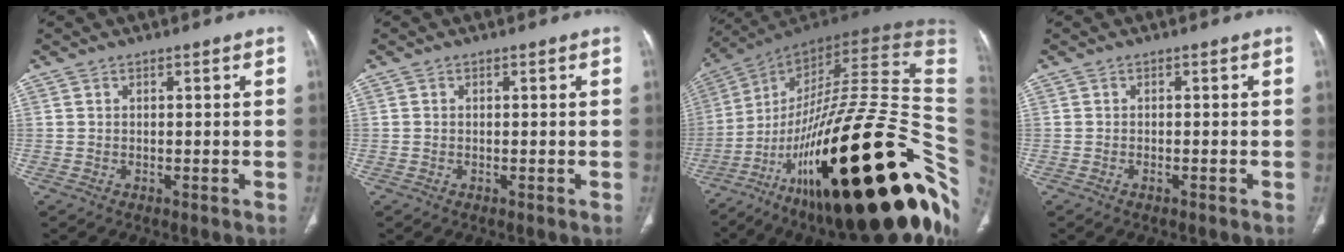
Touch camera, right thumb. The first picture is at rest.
{"total": 0.0}
{"total": 47.4, "force": [-13.0, 14.9, 43.1], "torque": [-0.545, 0.085, -0.204]}
{"total": 0.7, "force": [-0.5, 0.2, 0.4], "torque": [-0.014, 0.005, -0.007]}